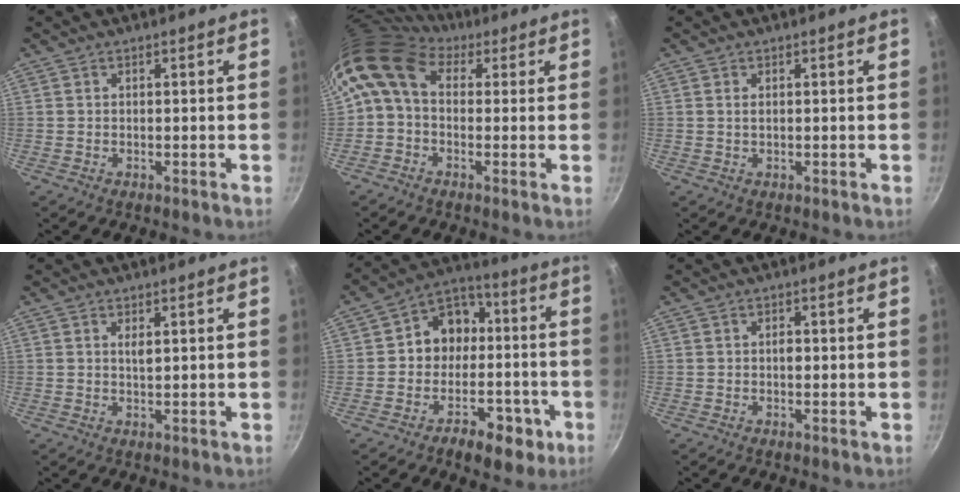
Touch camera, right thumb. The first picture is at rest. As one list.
[{"total": 9.9, "force": [2.2, 7.2, 6.5], "torque": [-0.121, 0.025, 0.016]}, {"total": 2.4, "force": [0.7, 0.9, 2.1], "torque": [-0.038, -0.005, 0.014]}, {"total": 1.6, "force": [0.7, 0.5, 1.3], "torque": [-0.022, -0.003, 0.012]}, {"total": 15.4, "force": [-3.6, 12.6, 8.0], "torque": [-0.061, 0.066, -0.053]}, {"total": 1.4, "force": [0.0, 0.8, 1.2], "torque": [-0.014, 0.004, -0.002]}]